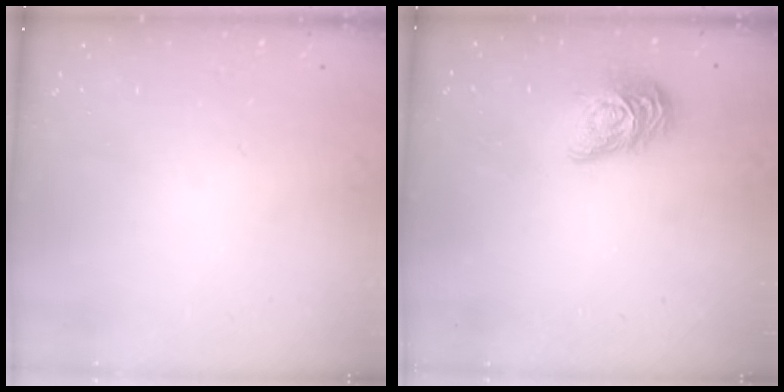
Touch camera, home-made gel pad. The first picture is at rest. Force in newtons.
{"total": 12.5, "press": 12.5, "slide": 0.5}